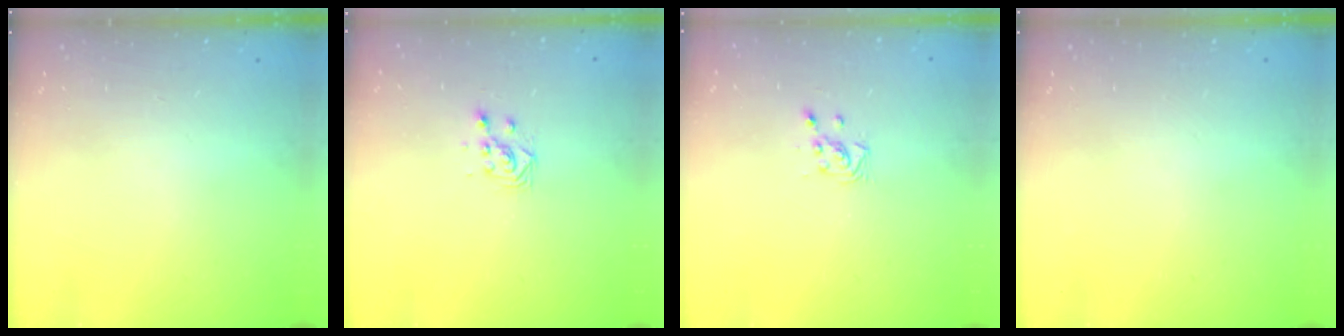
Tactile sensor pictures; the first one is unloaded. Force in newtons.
{"total": 3.2, "press": 3.2, "slide": 0.2}
{"total": 3.0, "press": 2.9, "slide": 0.5}
{"total": 0.0}